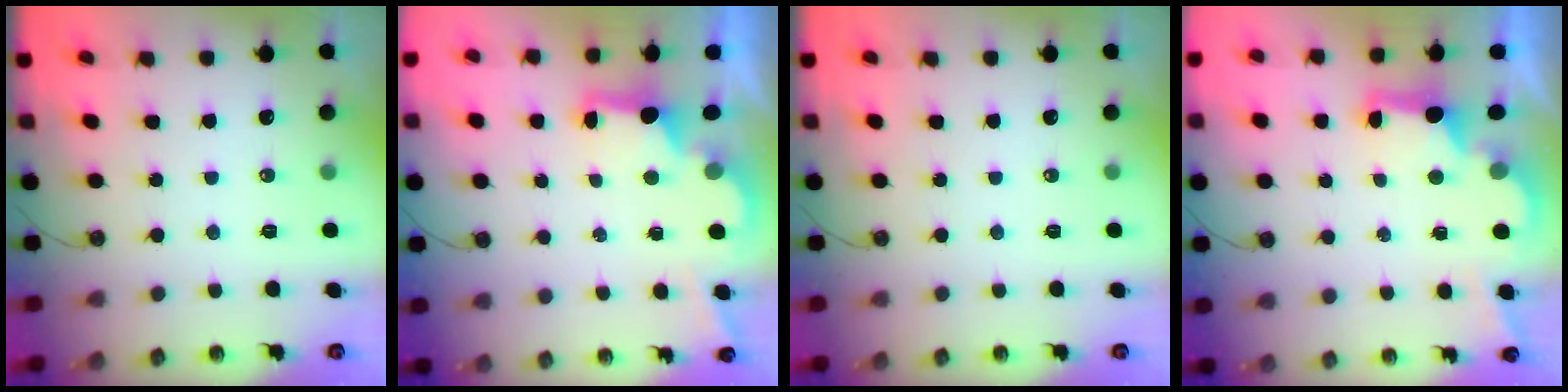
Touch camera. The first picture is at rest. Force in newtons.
{"total": 2.6, "press": 2.5, "slide": 0.7}
{"total": 0.0}
{"total": 2.9, "press": 2.8, "slide": 0.9}